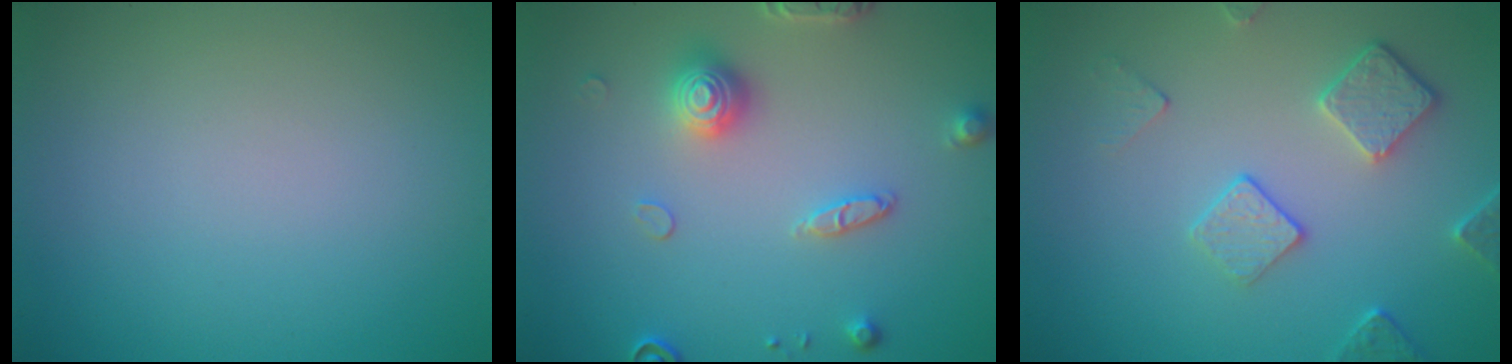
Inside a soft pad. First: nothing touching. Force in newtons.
{"total": 3.3, "press": 3.1, "slide": 1.1}
{"total": 3.7, "press": 3.2, "slide": 2.0}